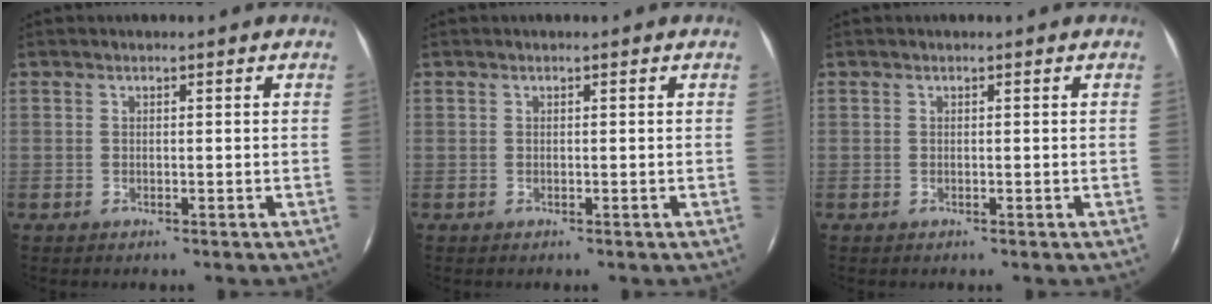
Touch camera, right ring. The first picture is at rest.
{"total": 0.0}
{"total": 0.0}